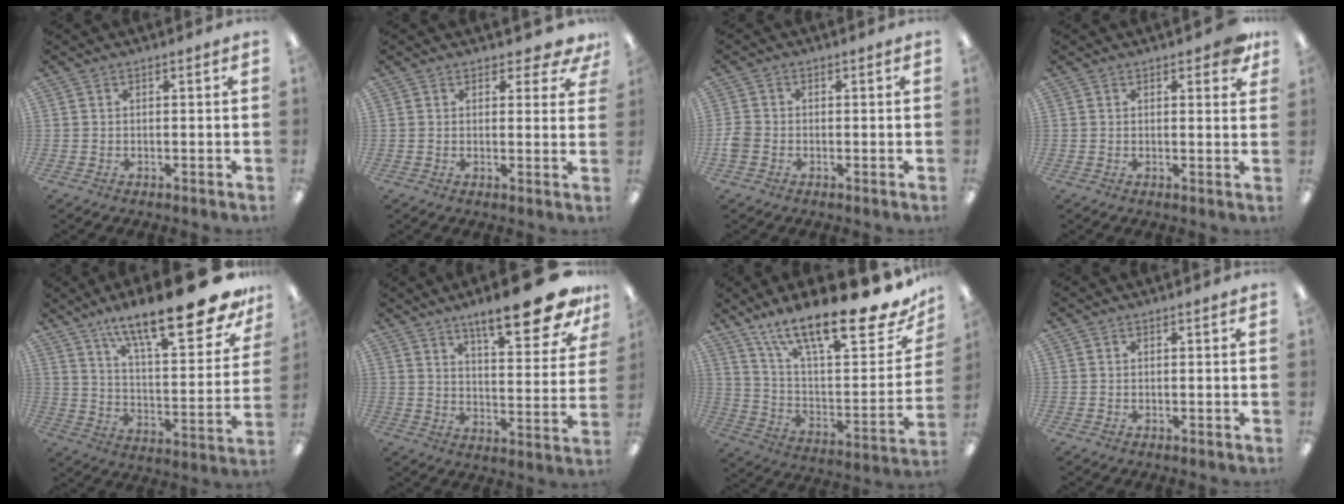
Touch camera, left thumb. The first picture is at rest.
{"total": 3.5, "force": [2.5, 1.8, 1.7], "torque": [-0.012, -0.011, 0.042]}
{"total": 3.0, "force": [-1.0, 2.4, 1.5], "torque": [-0.022, 0.009, -0.017]}
{"total": 3.5, "force": [2.3, 1.4, 2.3], "torque": [-0.018, -0.007, 0.035]}
{"total": 23.8, "force": [17.0, 5.4, 15.7], "torque": [-0.240, -0.113, 0.272]}
{"total": 18.9, "force": [13.2, 4.5, 12.7], "torque": [-0.176, -0.090, 0.210]}
{"total": 23.1, "force": [16.9, 5.7, 14.7], "torque": [-0.228, -0.115, 0.277]}
{"total": 0.0}